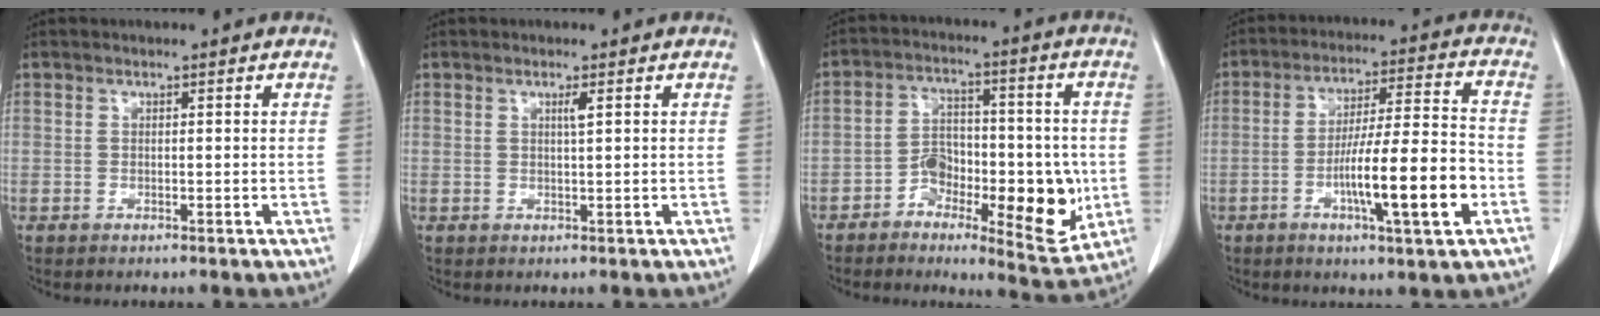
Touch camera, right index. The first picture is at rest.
{"total": 1.1, "force": [0.5, -0.2, 1.0], "torque": [-0.021, -0.002, 0.008]}
{"total": 12.2, "force": [-3.6, 5.8, 10.1], "torque": [-0.144, 0.019, -0.052]}
{"total": 13.7, "force": [-4.4, 0.7, 13.0], "torque": [-0.215, 0.002, -0.070]}